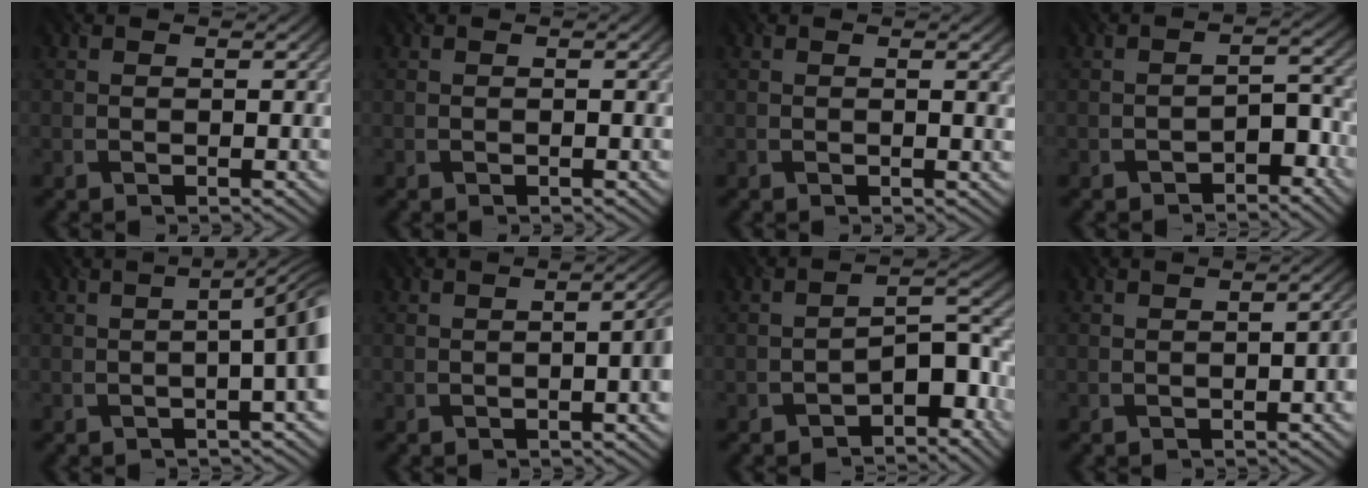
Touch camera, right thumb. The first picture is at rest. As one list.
[{"total": 0.7, "force": [0.0, 0.1, 0.7], "torque": [-0.010, 0.001, 0.000]}, {"total": 1.9, "force": [0.3, 0.3, 1.8], "torque": [-0.028, 0.001, 0.003]}, {"total": 3.1, "force": [-2.2, 1.4, 1.8], "torque": [-0.019, 0.013, -0.034]}, {"total": 6.5, "force": [-0.6, 1.8, 6.2], "torque": [-0.065, 0.006, -0.014]}, {"total": 3.7, "force": [-0.4, 1.1, 3.5], "torque": [-0.044, 0.006, -0.006]}, {"total": 6.8, "force": [-4.5, 2.6, 4.4], "torque": [-0.049, 0.010, -0.080]}, {"total": 1.9, "force": [-0.6, 0.6, 1.7], "torque": [-0.022, 0.003, -0.008]}]